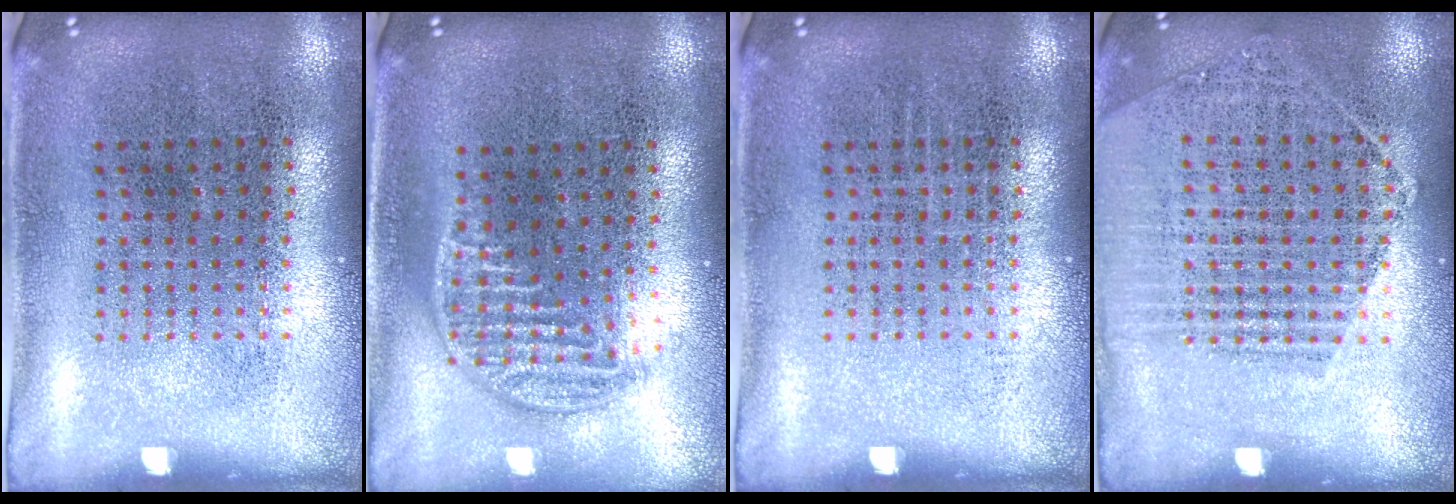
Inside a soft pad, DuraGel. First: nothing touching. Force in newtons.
{"total": 1.3, "press": 1.1, "slide": 0.7}
{"total": 0.0}
{"total": 1.4, "press": 1.4, "slide": 0.1}